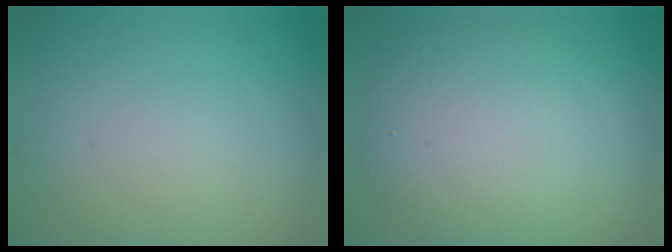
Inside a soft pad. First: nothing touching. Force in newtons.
{"total": 10.1, "press": 10.1, "slide": 0.9}